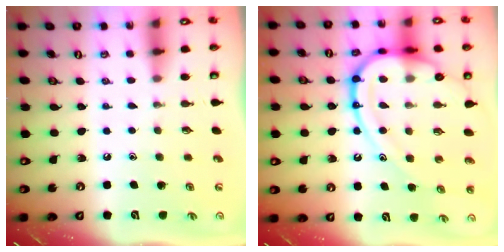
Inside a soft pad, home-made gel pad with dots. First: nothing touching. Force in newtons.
{"total": 20.4, "press": 20.3, "slide": 2.2}